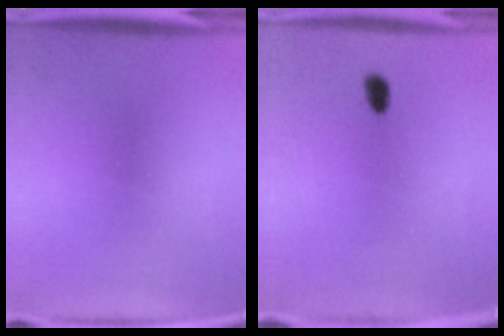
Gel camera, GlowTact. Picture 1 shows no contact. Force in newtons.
{"total": 2.2}